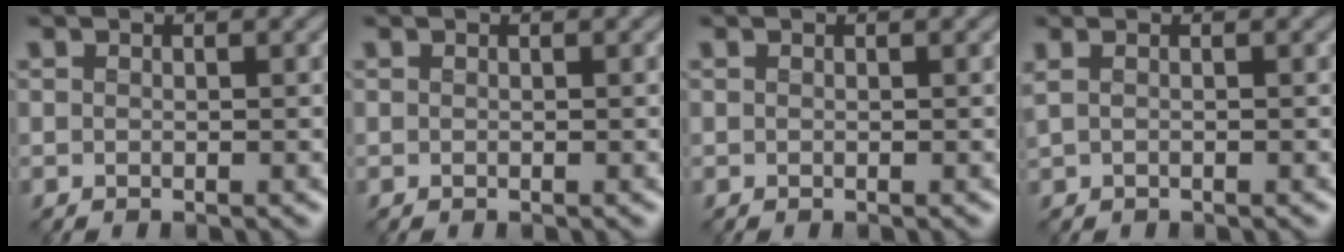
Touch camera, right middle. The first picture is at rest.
{"total": 0.0}
{"total": 0.0}
{"total": 0.5, "force": [0.2, 0.1, 0.4], "torque": [-0.011, 0.002, 0.004]}